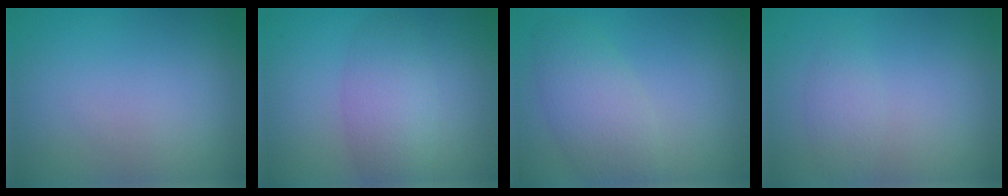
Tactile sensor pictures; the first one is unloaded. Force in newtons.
{"total": 3.6, "press": 3.6, "slide": 0.1}
{"total": 4.2, "press": 4.2, "slide": 0.3}
{"total": 1.6, "press": 1.6, "slide": 0.1}